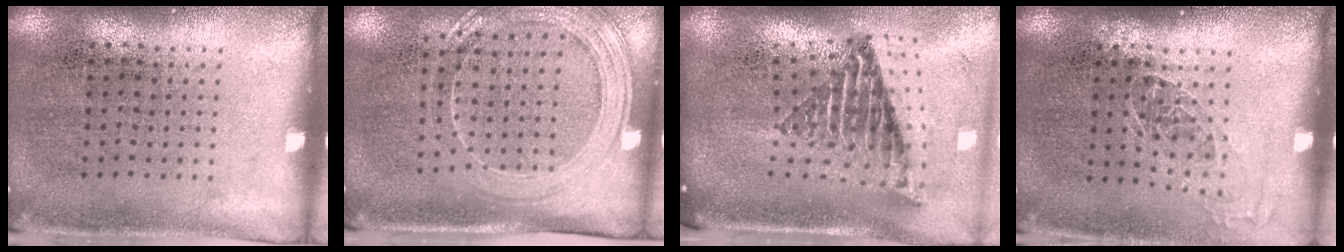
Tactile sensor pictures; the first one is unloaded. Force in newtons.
{"total": 1.7, "press": 1.6, "slide": 0.6}
{"total": 2.6, "press": 1.6, "slide": 2.1}
{"total": 1.1, "press": 0.9, "slide": 0.5}